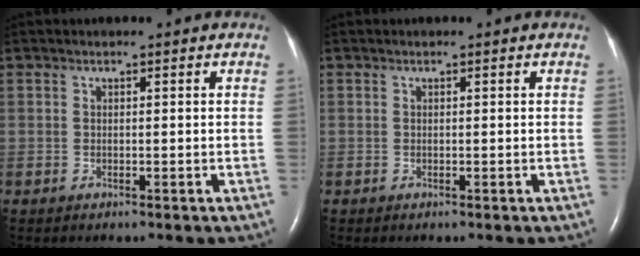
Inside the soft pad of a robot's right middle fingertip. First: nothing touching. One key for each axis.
{"total": 0.0}